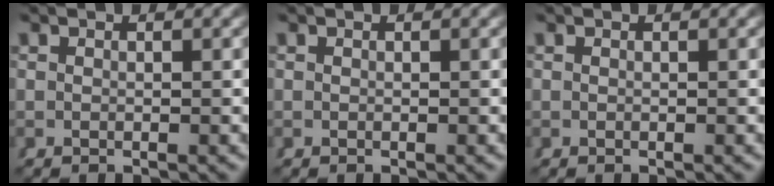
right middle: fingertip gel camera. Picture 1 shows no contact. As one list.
[{"total": 0.0}, {"total": 0.0}]